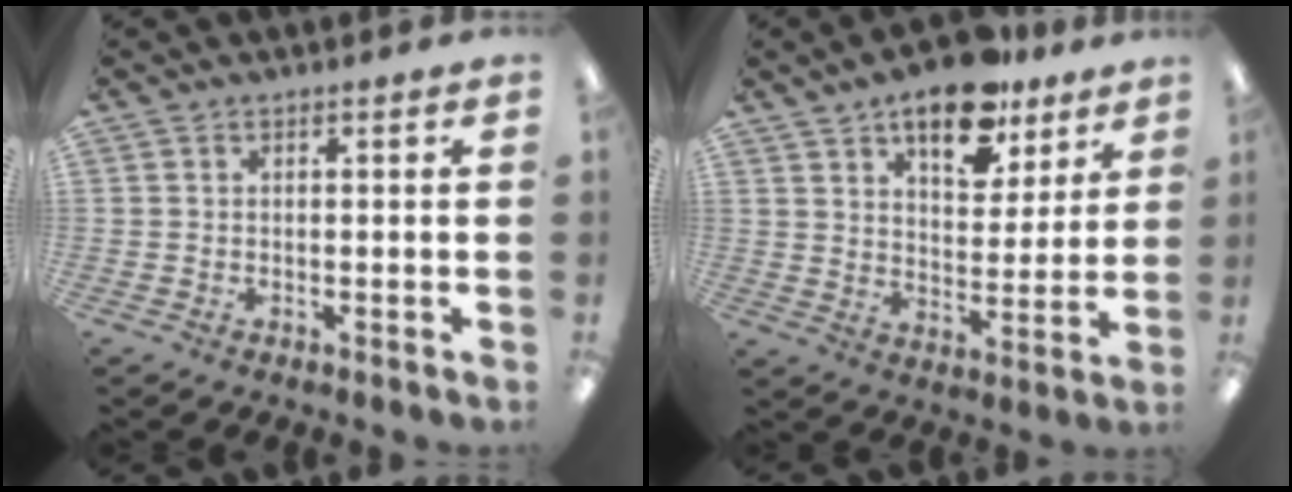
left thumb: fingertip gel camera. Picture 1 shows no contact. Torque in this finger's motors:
{"motor_torque": [0.28, 0.36, 1.27, -1.50, 0.07]}